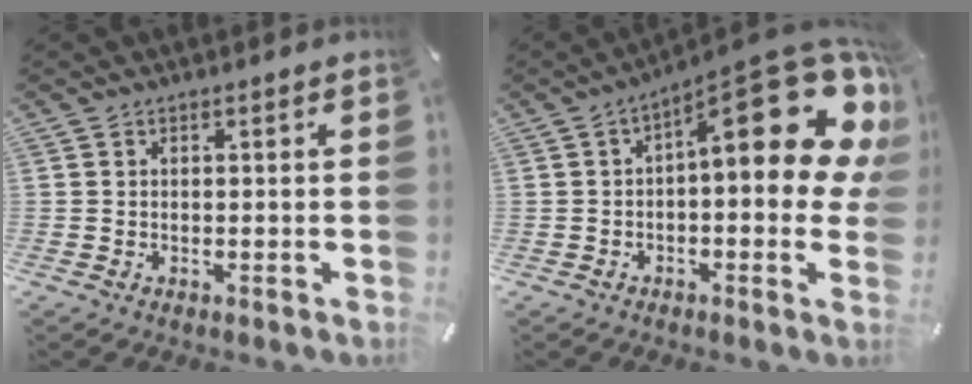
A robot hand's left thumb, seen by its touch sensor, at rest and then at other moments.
{"total": 21.7, "force": [7.6, 8.0, 18.7], "torque": [-0.239, -0.071, 0.128]}